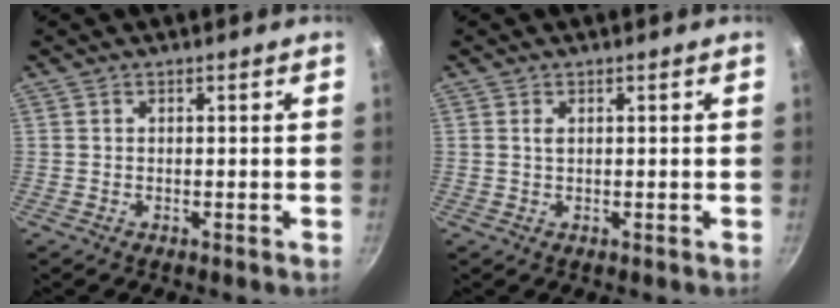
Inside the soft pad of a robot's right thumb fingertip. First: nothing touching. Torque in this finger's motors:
{"motor_torque": [0.52, 0.43, 0.67, 0.22, 0.00]}